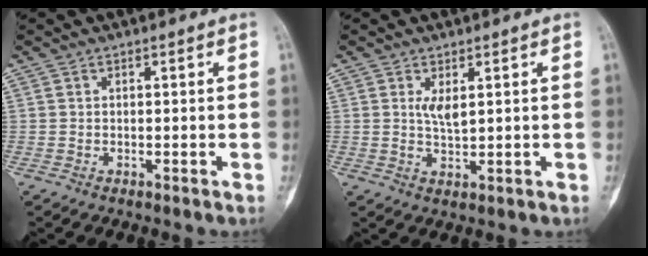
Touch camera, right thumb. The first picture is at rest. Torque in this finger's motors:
{"motor_torque": [0.44, 0.45, 0.30, -0.30, 0.01]}